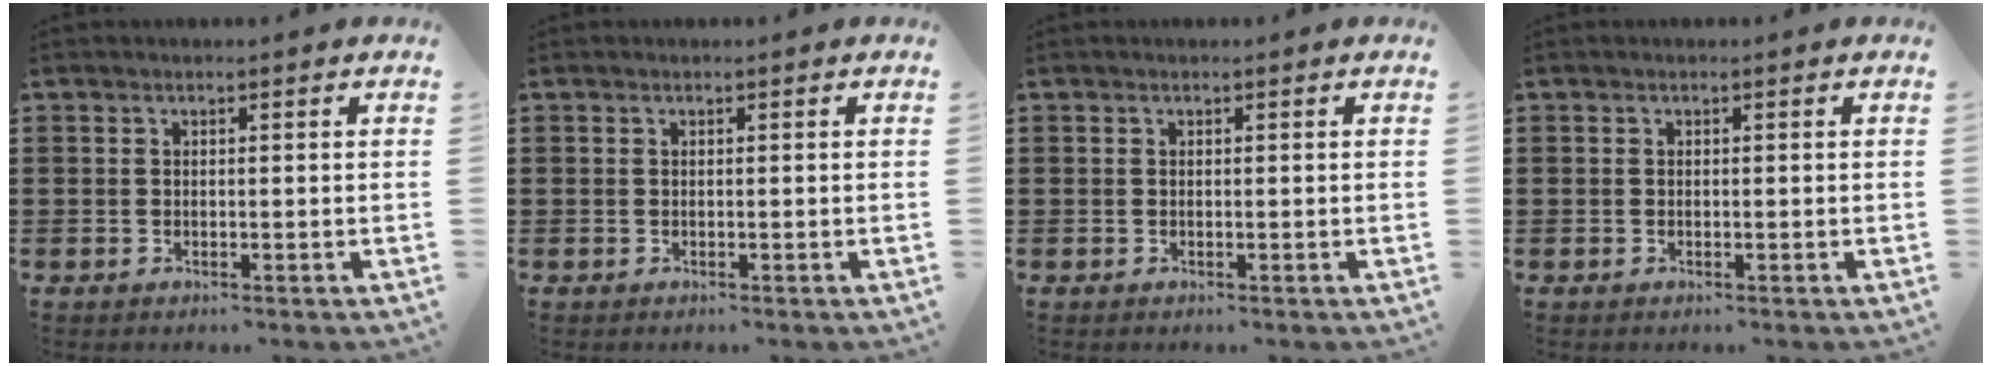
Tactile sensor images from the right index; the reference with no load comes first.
{"total": 0.0}
{"total": 0.0}
{"total": 0.0}